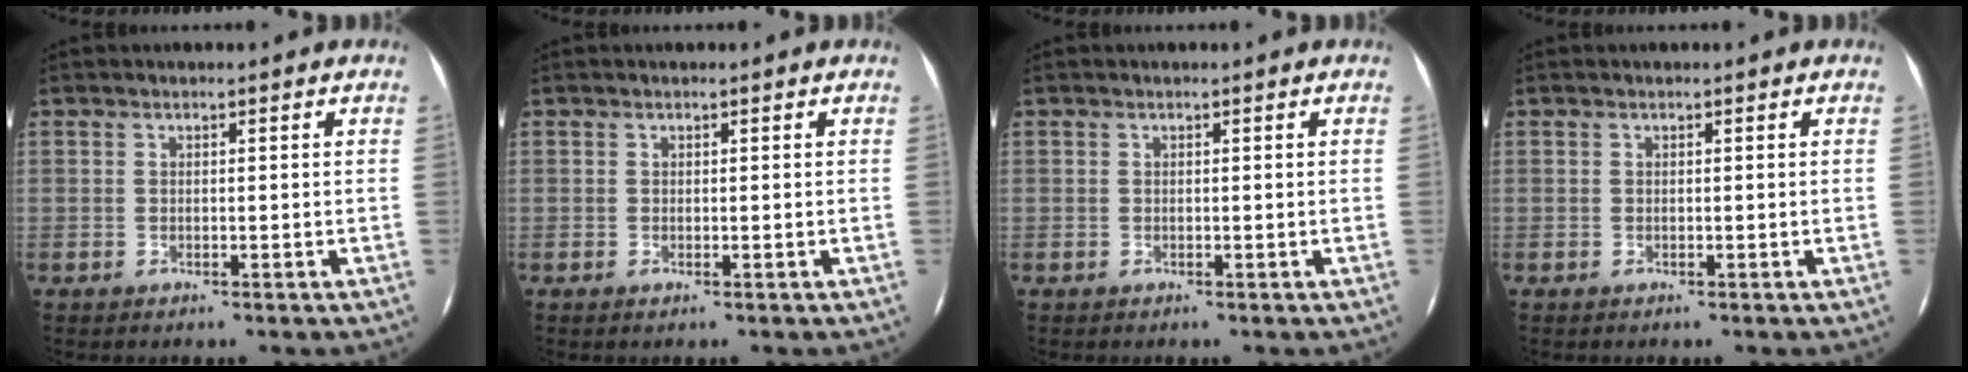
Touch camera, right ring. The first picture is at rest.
{"total": 0.0}
{"total": 0.0}
{"total": 0.0}